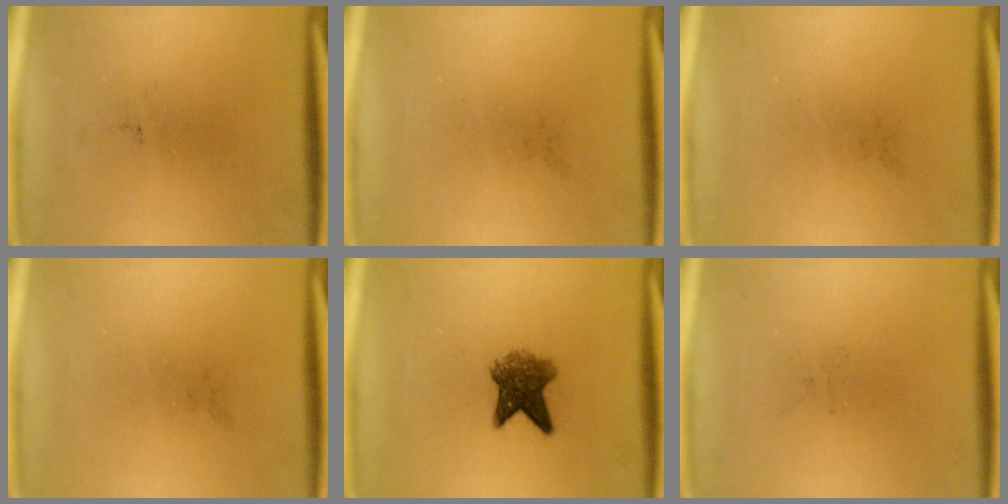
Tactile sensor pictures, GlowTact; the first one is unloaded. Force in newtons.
{"total": 0.0}
{"total": 0.0}
{"total": 0.0}
{"total": 5.9}
{"total": 0.0}